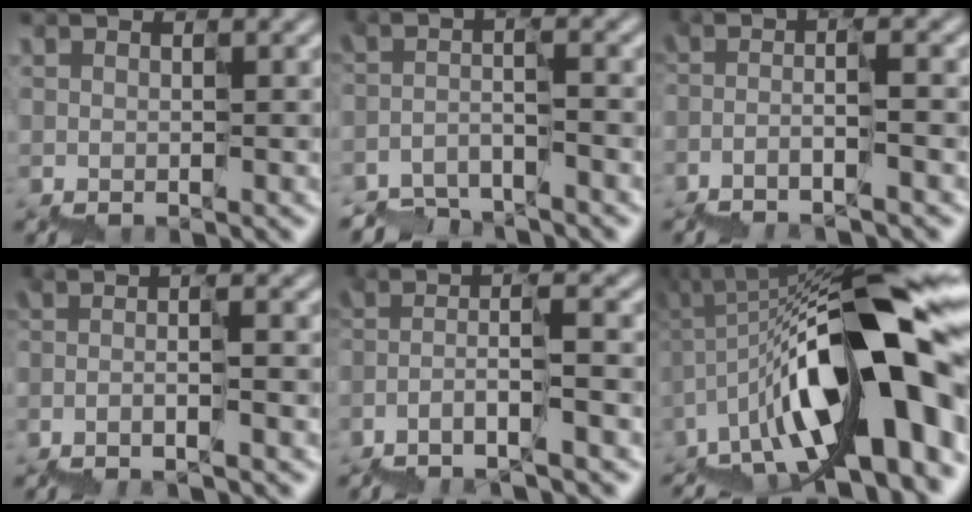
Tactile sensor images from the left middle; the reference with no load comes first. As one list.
[{"total": 3.0, "force": [-3.0, 0.3, 0.5], "torque": [-0.013, 0.008, -0.056]}, {"total": 3.8, "force": [-1.8, 0.6, 3.3], "torque": [-0.046, 0.015, -0.039]}, {"total": 2.6, "force": [-1.2, 0.4, 2.3], "torque": [-0.030, 0.008, -0.030]}, {"total": 4.7, "force": [-2.2, 0.9, 4.0], "torque": [-0.067, 0.019, -0.044]}, {"total": 17.6, "force": [-3.5, 6.1, 16.1], "torque": [-0.249, 0.041, -0.064]}]